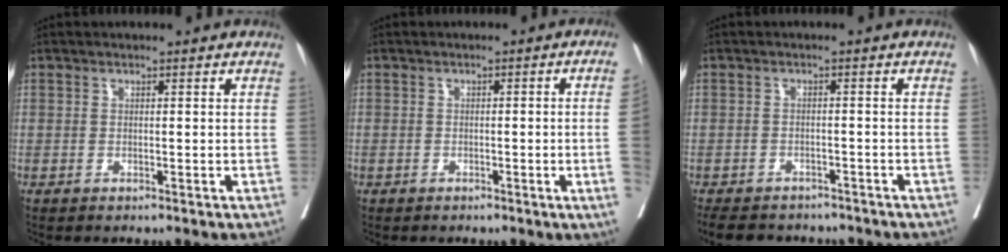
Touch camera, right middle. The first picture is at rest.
{"total": 3.7, "force": [-0.8, -0.8, 3.5], "torque": [-0.041, 0.001, -0.010]}
{"total": 10.2, "force": [-9.0, 3.9, 2.9], "torque": [-0.051, -0.001, -0.116]}